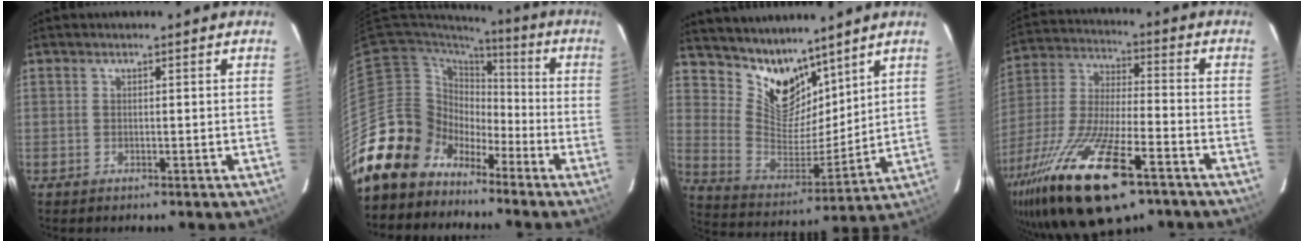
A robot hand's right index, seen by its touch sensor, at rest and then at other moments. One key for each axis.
{"total": 13.8, "fx": -9.4, "fy": 10.0, "fz": 1.4, "tx": -0.051, "ty": 0.038, "tz": -0.170}
{"total": 12.9, "fx": 10.2, "fy": 6.5, "fz": 4.3, "tx": -0.084, "ty": -0.009, "tz": 0.204}
{"total": 25.3, "fx": -15.0, "fy": 8.1, "fz": 18.7, "tx": -0.376, "ty": -0.055, "tz": -0.267}